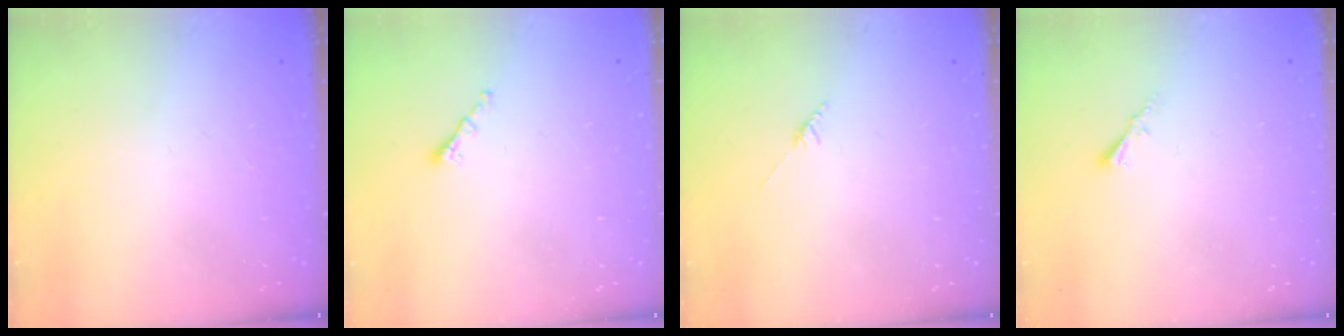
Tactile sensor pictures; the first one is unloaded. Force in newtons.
{"total": 1.4, "press": 1.2, "slide": 0.6}
{"total": 2.8, "press": 2.8, "slide": 0.4}
{"total": 1.7, "press": 1.6, "slide": 0.4}